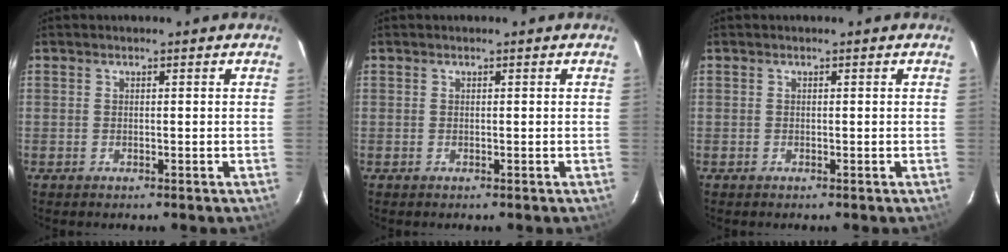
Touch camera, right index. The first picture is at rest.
{"total": 0.0}
{"total": 0.0}